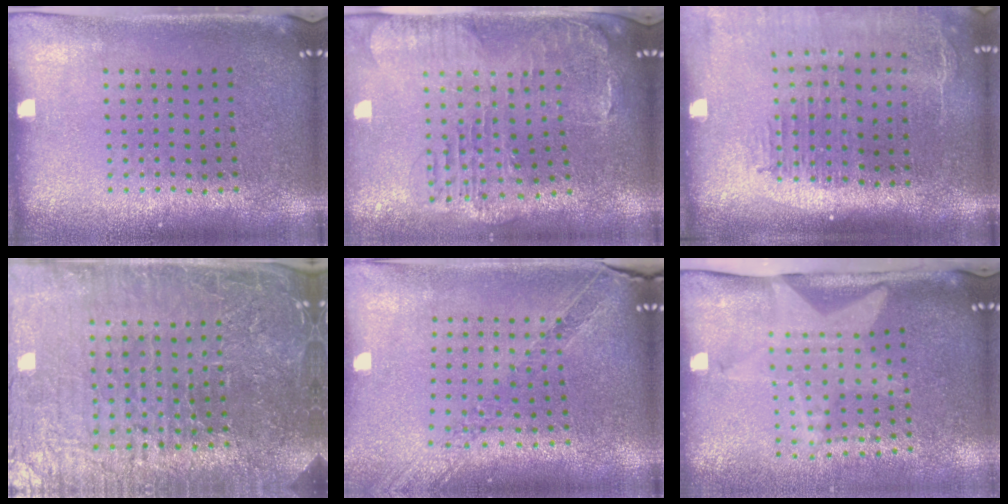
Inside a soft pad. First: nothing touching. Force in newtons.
{"total": 1.6, "press": 1.5, "slide": 0.4}
{"total": 2.5, "press": 2.0, "slide": 1.5}
{"total": 6.0, "press": 5.4, "slide": 2.8}
{"total": 1.2, "press": 1.2, "slide": 0.2}
{"total": 2.1, "press": 1.5, "slide": 1.4}